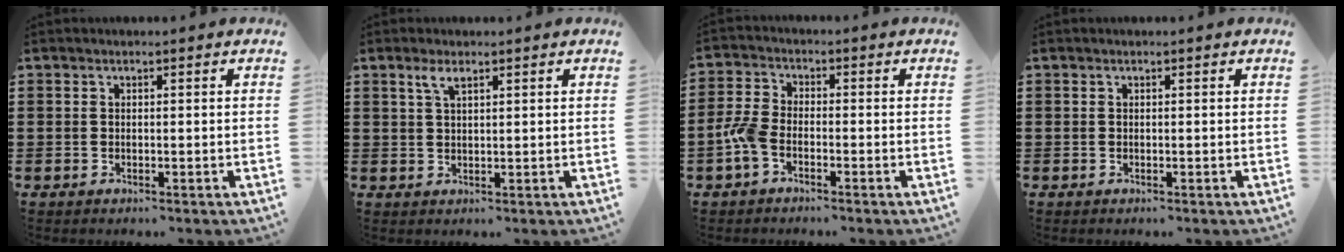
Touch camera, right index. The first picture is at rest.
{"total": 2.2, "force": [1.4, 0.2, 1.7], "torque": [-0.035, 0.003, 0.023]}
{"total": 4.0, "force": [-2.0, 2.0, 2.9], "torque": [-0.078, -0.001, -0.044]}
{"total": 0.0}